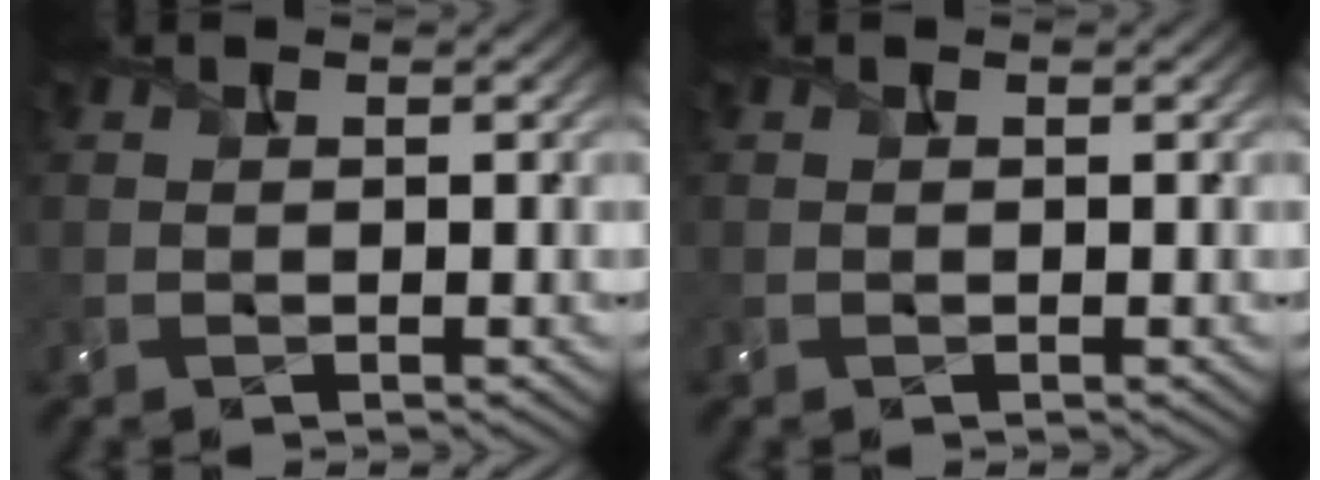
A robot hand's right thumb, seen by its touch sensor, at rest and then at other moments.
{"total": 0.0}